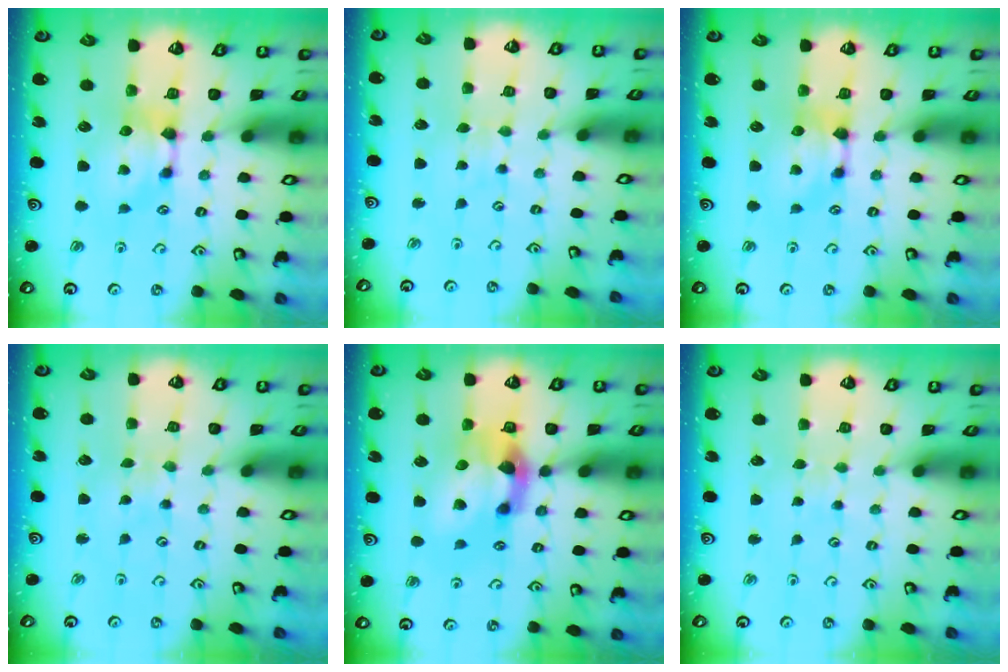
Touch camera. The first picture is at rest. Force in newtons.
{"total": 3.7, "press": 3.7, "slide": 0.1}
{"total": 0.0}
{"total": 4.6, "press": 4.6, "slide": 0.1}
{"total": 5.9, "press": 5.6, "slide": 2.0}
{"total": 4.5, "press": 4.5, "slide": 0.1}